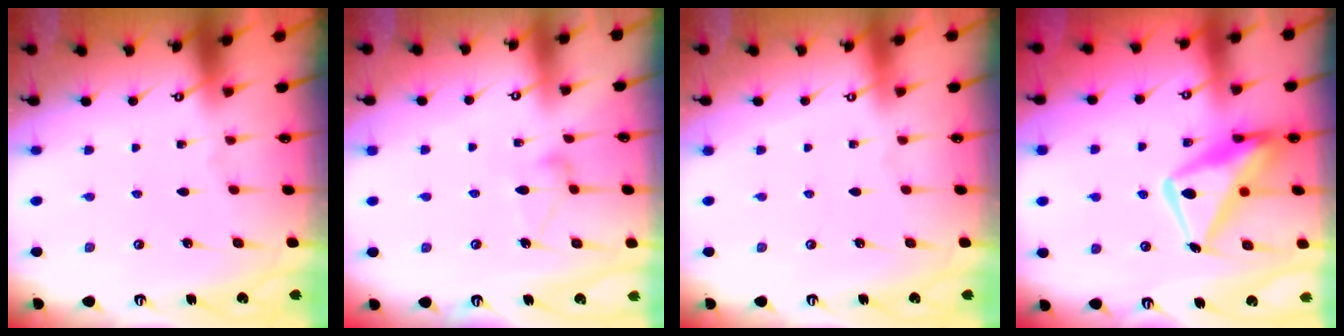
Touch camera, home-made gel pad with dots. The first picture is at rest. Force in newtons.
{"total": 9.8, "press": 9.8, "slide": 0.2}
{"total": 3.9, "press": 3.9, "slide": 0.1}
{"total": 17.1, "press": 17.1, "slide": 1.7}